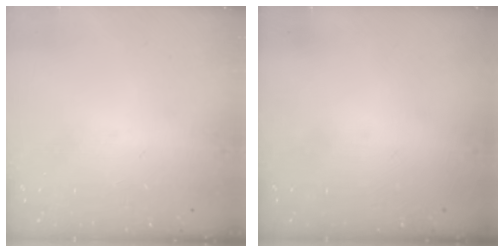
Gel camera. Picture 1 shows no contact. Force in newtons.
{"total": 0.0}